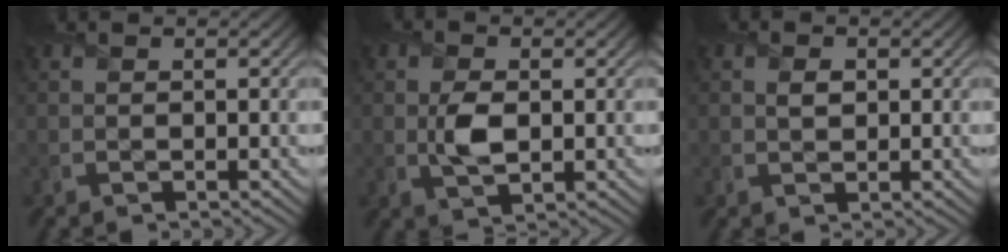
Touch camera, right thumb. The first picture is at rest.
{"total": 3.5, "force": [0.0, 2.0, 2.9], "torque": [-0.070, -0.002, -0.001]}
{"total": 1.4, "force": [0.4, 0.8, 1.0], "torque": [-0.024, 0.001, 0.004]}